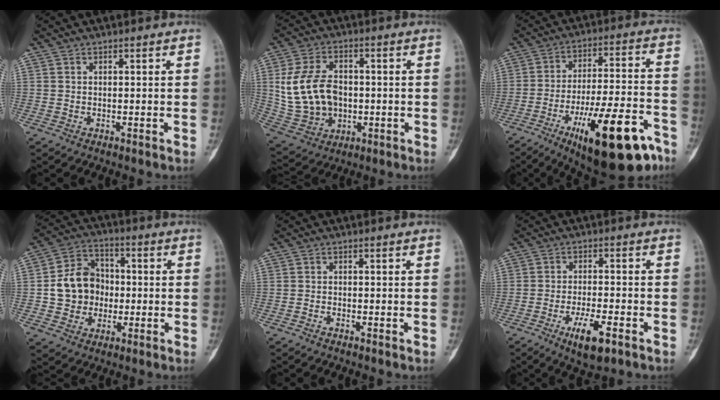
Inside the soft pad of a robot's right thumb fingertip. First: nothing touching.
{"total": 14.5, "force": [0.5, 10.5, 9.9], "torque": [-0.175, 0.009, 0.025]}
{"total": 23.1, "force": [-12.3, 7.0, 18.3], "torque": [-0.249, 0.063, -0.182]}
{"total": 11.6, "force": [-0.8, 10.0, 5.8], "torque": [-0.069, 0.027, -0.018]}
{"total": 0.7, "force": [-0.6, 0.2, 0.3], "torque": [-0.007, 0.005, -0.012]}
{"total": 7.9, "force": [-3.9, 2.4, 6.4], "torque": [-0.111, 0.008, -0.063]}